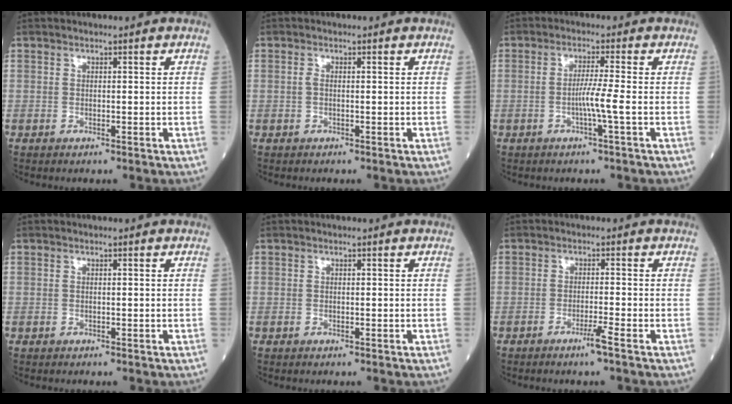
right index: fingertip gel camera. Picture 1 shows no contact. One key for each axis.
{"total": 0.9, "fx": 0.0, "fy": 0.3, "fz": 0.8, "tx": -0.019, "ty": 0.000, "tz": -0.002}
{"total": 3.5, "fx": -1.0, "fy": -1.0, "fz": 3.2, "tx": -0.058, "ty": -0.003, "tz": -0.020}
{"total": 0.0}
{"total": 0.0}
{"total": 2.6, "fx": -1.7, "fy": -0.7, "fz": 1.8, "tx": -0.031, "ty": -0.005, "tz": -0.034}